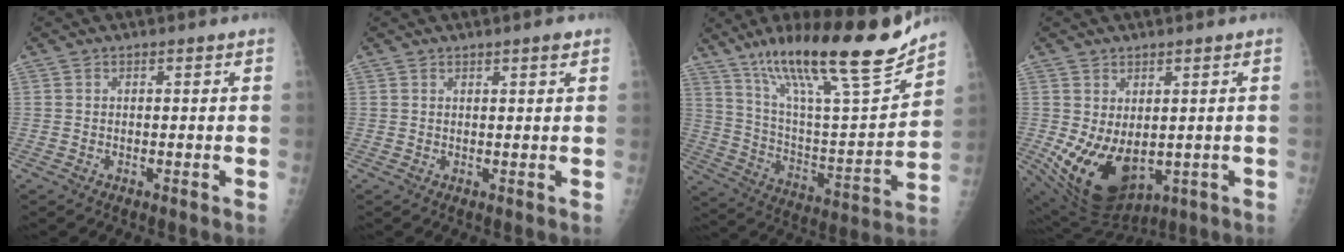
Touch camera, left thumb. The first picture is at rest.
{"total": 1.6, "force": [1.0, 0.1, 1.2], "torque": [-0.018, -0.005, 0.014]}
{"total": 26.0, "force": [18.4, 4.5, 17.8], "torque": [-0.273, -0.067, 0.317]}
{"total": 13.1, "force": [-1.2, 8.1, 10.3], "torque": [-0.170, -0.019, 0.013]}